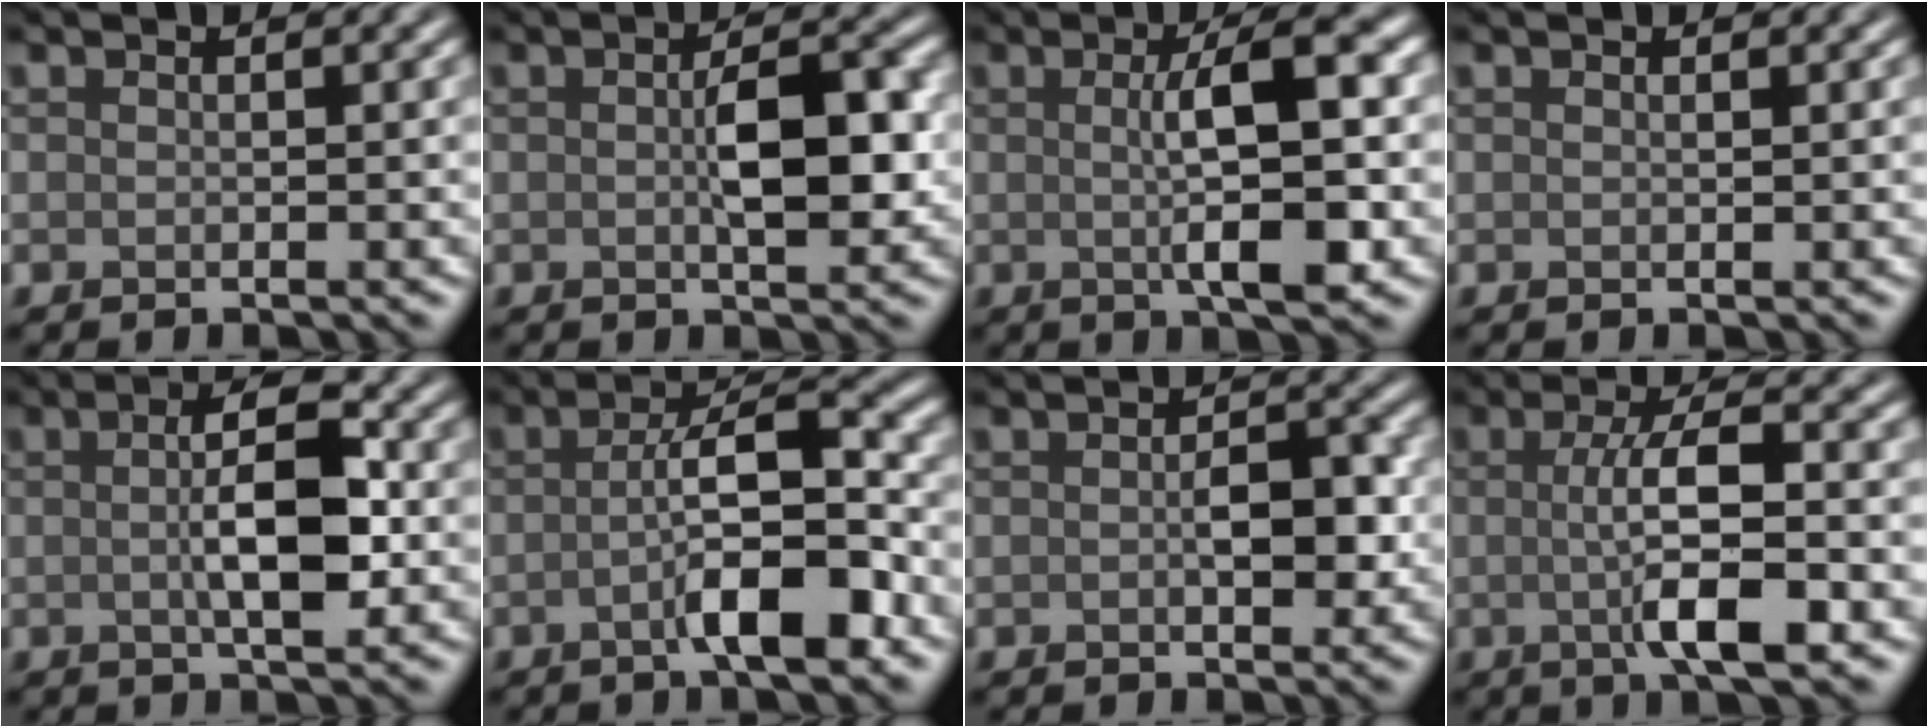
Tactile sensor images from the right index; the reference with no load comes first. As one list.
[{"total": 4.9, "force": [0.0, 2.0, 4.5], "torque": [-0.077, 0.002, 0.002]}, {"total": 6.4, "force": [0.0, 1.3, 6.3], "torque": [-0.095, 0.006, 0.000]}, {"total": 0.0}, {"total": 5.6, "force": [-0.1, 1.7, 5.3], "torque": [-0.096, 0.004, -0.005]}, {"total": 6.9, "force": [-2.4, 1.6, 6.2], "torque": [-0.096, 0.018, -0.044]}, {"total": 3.0, "force": [-0.2, 1.6, 2.5], "torque": [-0.038, 0.000, -0.005]}, {"total": 6.4, "force": [-0.8, 1.4, 6.2], "torque": [-0.105, 0.000, -0.015]}]